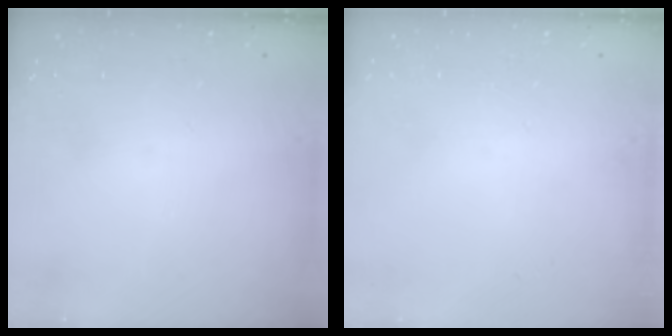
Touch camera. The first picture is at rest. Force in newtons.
{"total": 0.0}